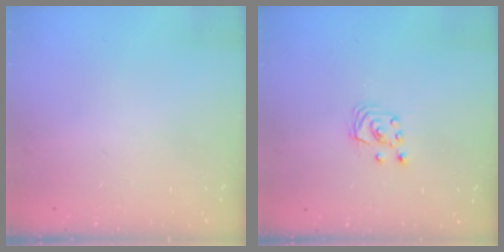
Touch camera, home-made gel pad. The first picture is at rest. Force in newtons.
{"total": 2.6, "press": 2.6, "slide": 0.3}